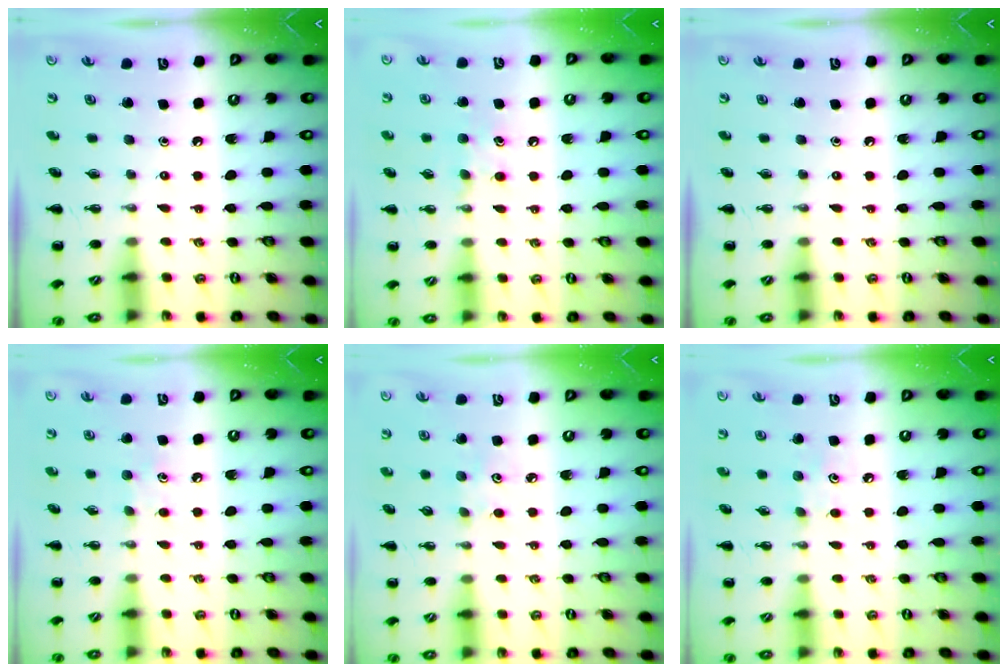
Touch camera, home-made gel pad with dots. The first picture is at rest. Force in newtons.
{"total": 6.8, "press": 6.6, "slide": 1.6}
{"total": 0.0}
{"total": 5.5, "press": 5.3, "slide": 1.5}
{"total": 2.9, "press": 2.8, "slide": 0.8}
{"total": 4.9, "press": 4.7, "slide": 1.3}